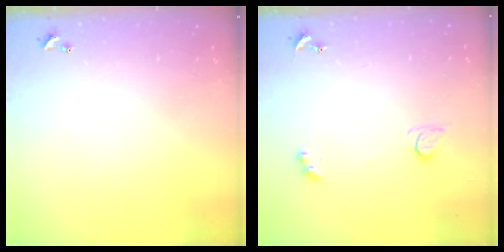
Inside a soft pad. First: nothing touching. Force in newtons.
{"total": 4.4, "press": 4.3, "slide": 0.7}